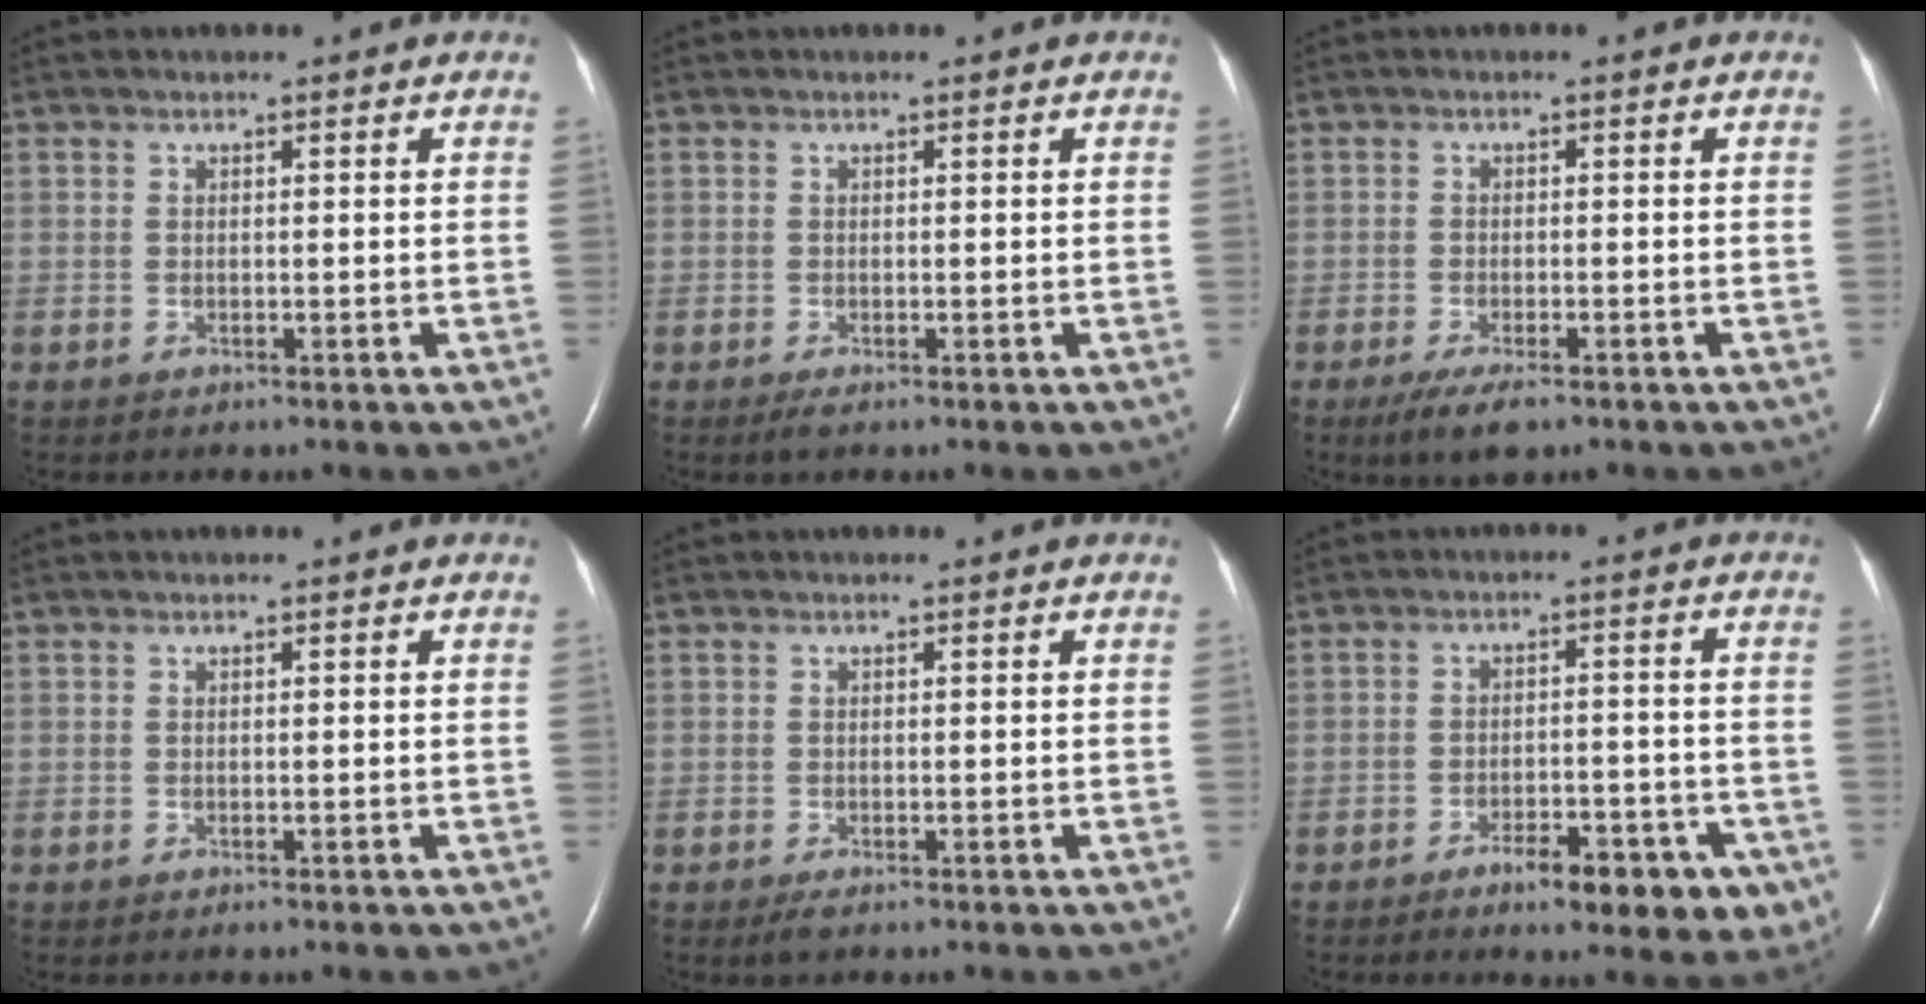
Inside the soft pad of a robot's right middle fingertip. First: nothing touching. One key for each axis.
{"total": 0.9, "fx": -0.6, "fy": 0.1, "fz": 0.7, "tx": -0.016, "ty": -0.004, "tz": -0.009}
{"total": 4.5, "fx": -2.9, "fy": 1.1, "fz": 3.3, "tx": -0.065, "ty": -0.010, "tz": -0.046}
{"total": 0.0}
{"total": 1.2, "fx": -0.7, "fy": 0.3, "fz": 0.9, "tx": -0.021, "ty": -0.004, "tz": -0.011}
{"total": 9.4, "fx": -5.5, "fy": 3.3, "fz": 6.9, "tx": -0.079, "ty": 0.006, "tz": -0.073}